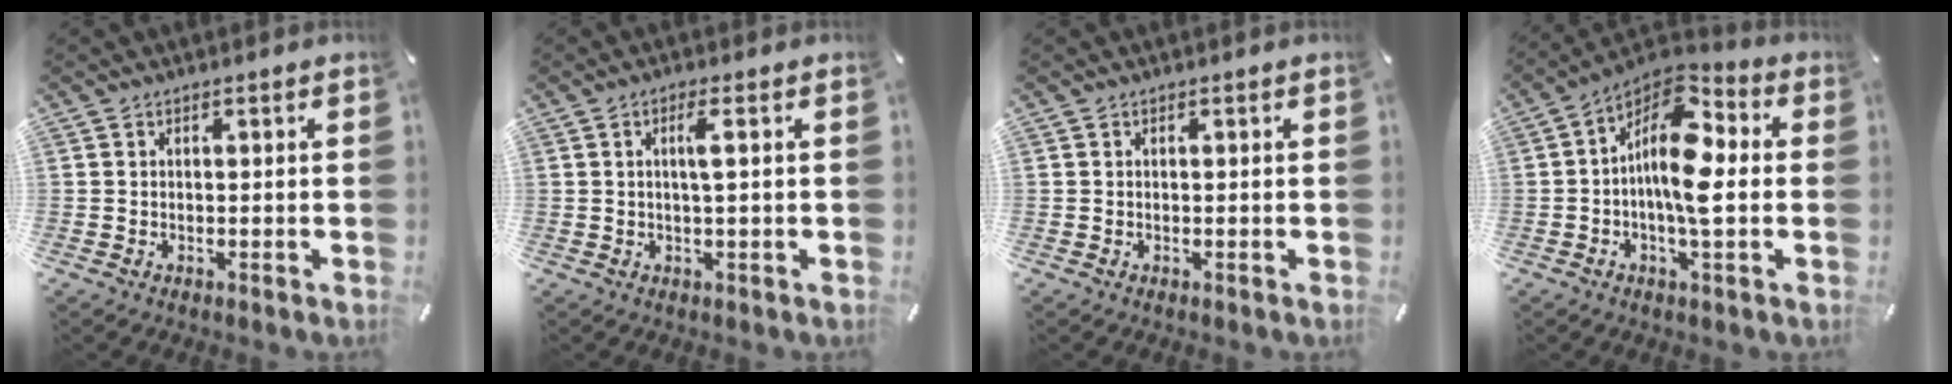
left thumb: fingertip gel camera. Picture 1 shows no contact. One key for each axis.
{"total": 3.8, "fx": 0.6, "fy": 0.4, "fz": 3.7, "tx": -0.064, "ty": -0.003, "tz": 0.004}
{"total": 0.0}
{"total": 14.0, "fx": 0.2, "fy": 5.7, "fz": 12.8, "tx": -0.254, "ty": -0.017, "tz": 0.001}